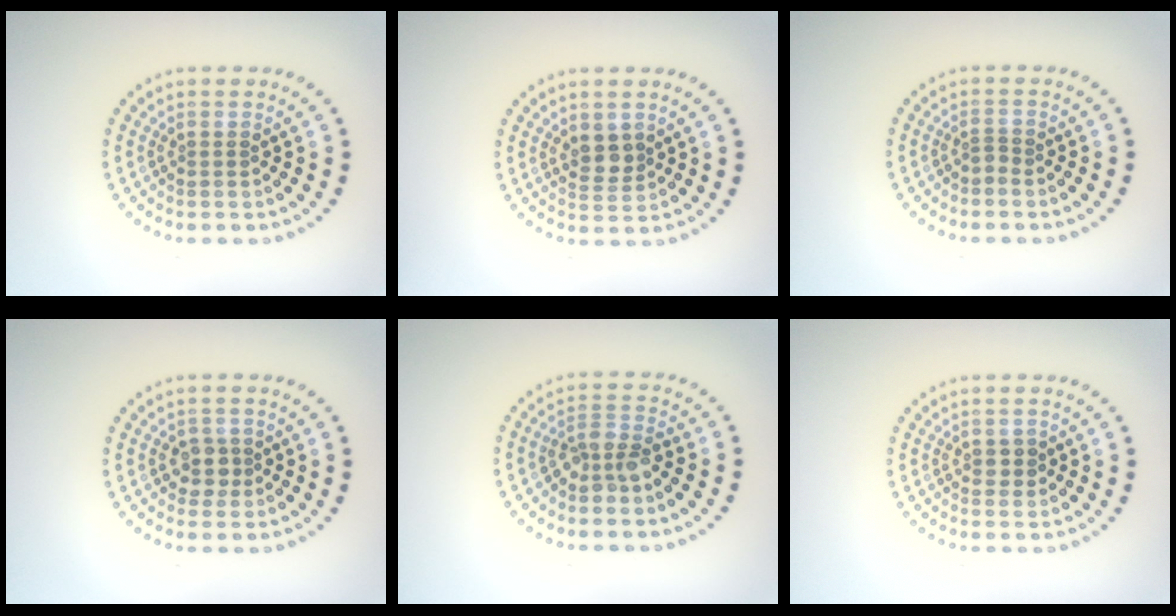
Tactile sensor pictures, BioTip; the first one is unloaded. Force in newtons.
{"total": 2.1, "press": 1.9, "slide": 0.8}
{"total": 0.5, "press": 0.2, "slide": 0.5}
{"total": 1.9, "press": 1.7, "slide": 0.9}
{"total": 2.8, "press": 2.2, "slide": 1.6}
{"total": 1.0, "press": 1.0, "slide": 0.2}